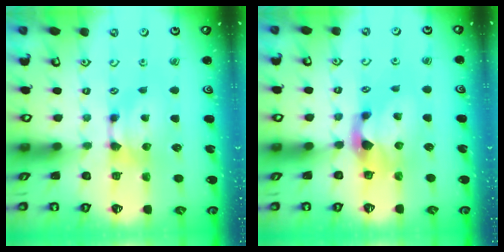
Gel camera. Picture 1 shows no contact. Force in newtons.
{"total": 2.3, "press": 1.9, "slide": 1.2}